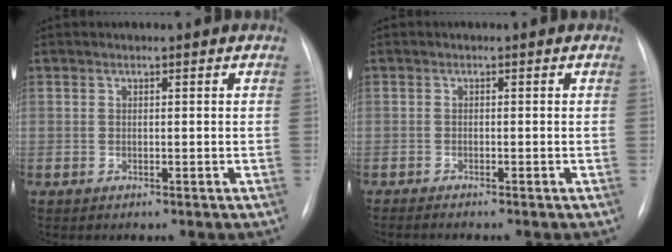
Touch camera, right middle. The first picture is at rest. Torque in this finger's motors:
{"motor_torque": [0.25, -0.68, 0.06, 0.00]}